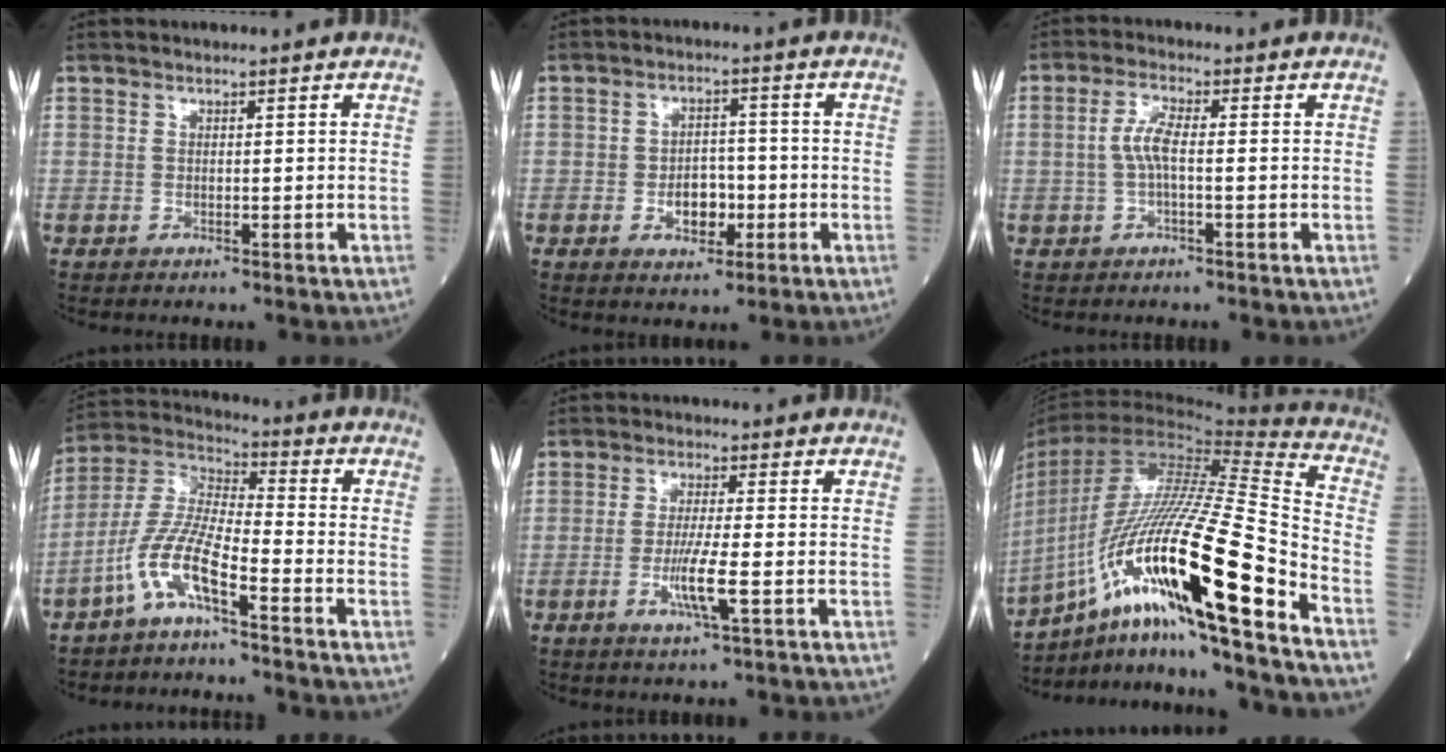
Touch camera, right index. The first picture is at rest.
{"total": 5.0, "force": [-1.5, 3.0, 3.7], "torque": [-0.057, 0.006, -0.021]}
{"total": 3.8, "force": [-0.2, 0.8, 3.8], "torque": [-0.082, 0.007, -0.006]}
{"total": 9.4, "force": [-5.3, 1.5, 7.6], "torque": [-0.174, 0.004, -0.113]}
{"total": 5.9, "force": [-1.8, -0.2, 5.6], "torque": [-0.109, -0.013, -0.034]}
{"total": 28.1, "force": [-13.6, 1.5, 24.6], "torque": [-0.455, -0.033, -0.241]}